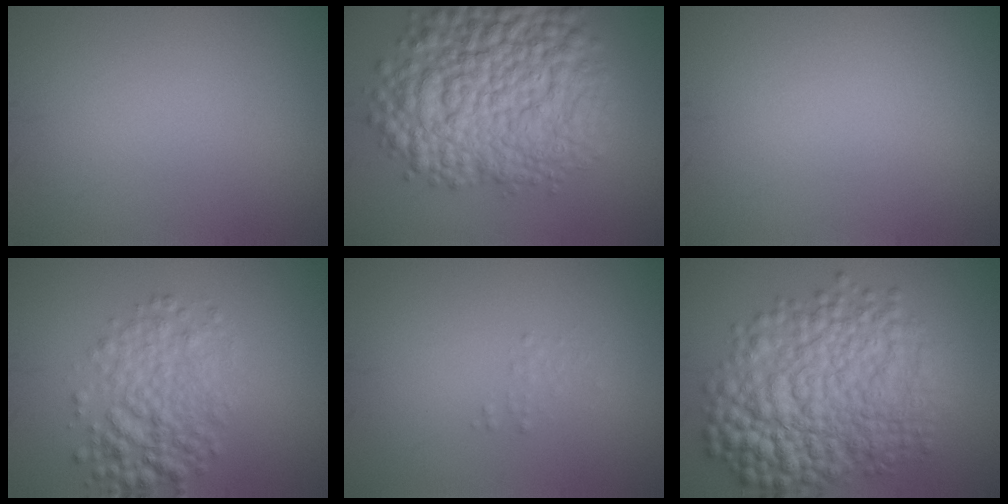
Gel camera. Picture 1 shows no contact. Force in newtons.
{"total": 12.2, "press": 12.2, "slide": 0.4}
{"total": 0.0}
{"total": 5.0, "press": 5.0, "slide": 0.1}
{"total": 0.6, "press": 0.6, "slide": 0.1}
{"total": 11.5, "press": 11.5, "slide": 0.1}